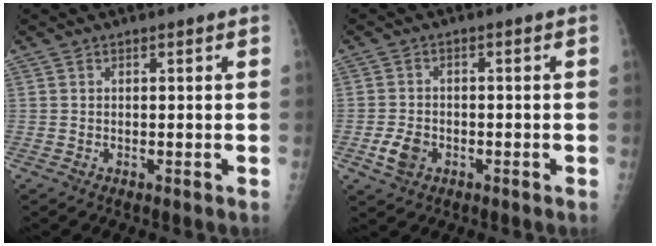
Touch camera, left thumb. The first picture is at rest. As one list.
[{"total": 4.5, "force": [-1.7, 3.2, 2.5], "torque": [-0.044, 0.006, -0.030]}]